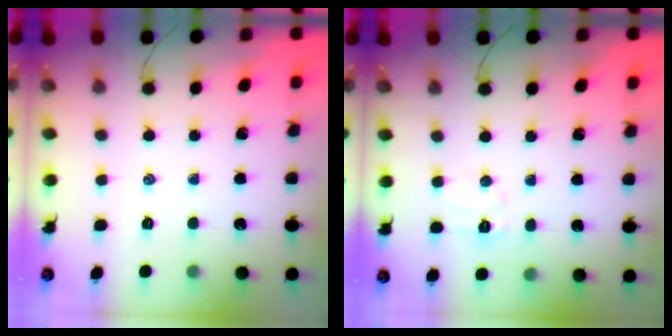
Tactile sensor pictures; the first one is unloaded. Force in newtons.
{"total": 4.8, "press": 4.6, "slide": 1.1}